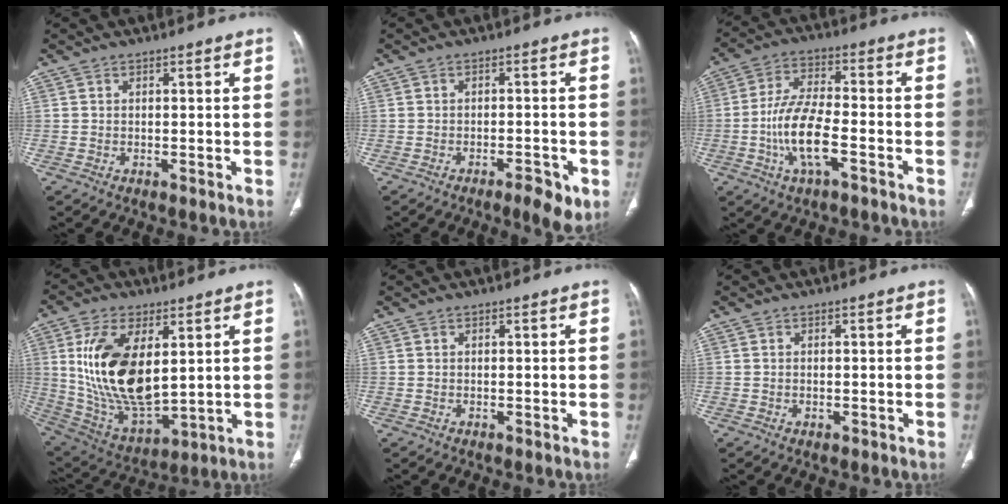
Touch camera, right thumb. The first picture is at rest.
{"total": 5.3, "force": [-2.6, 1.6, 4.3], "torque": [-0.060, 0.006, -0.034]}
{"total": 11.2, "force": [-3.8, 4.3, 9.6], "torque": [-0.193, 0.023, -0.071]}
{"total": 19.8, "force": [4.4, 10.2, 16.4], "torque": [-0.301, -0.027, 0.097]}
{"total": 0.0}
{"total": 0.5, "force": [-0.1, 0.4, 0.4], "torque": [-0.011, -0.001, 0.001]}